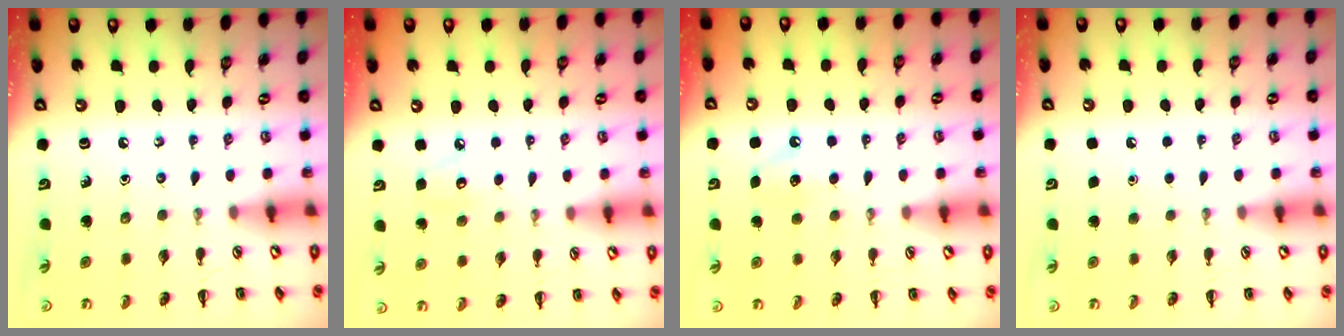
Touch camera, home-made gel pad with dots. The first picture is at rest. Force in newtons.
{"total": 4.7, "press": 4.5, "slide": 1.3}
{"total": 6.1, "press": 5.9, "slide": 1.5}
{"total": 1.8, "press": 1.8, "slide": 0.1}